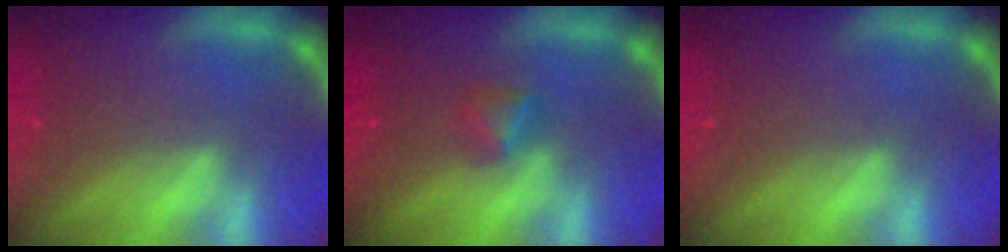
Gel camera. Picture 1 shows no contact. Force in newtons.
{"total": 1.9}
{"total": 0.0}